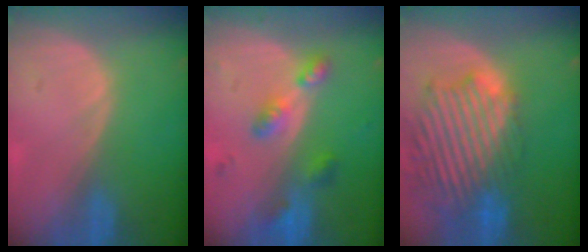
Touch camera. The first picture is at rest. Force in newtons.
{"total": 5.2, "press": 5.1, "slide": 0.7}
{"total": 13.9, "press": 11.9, "slide": 7.2}